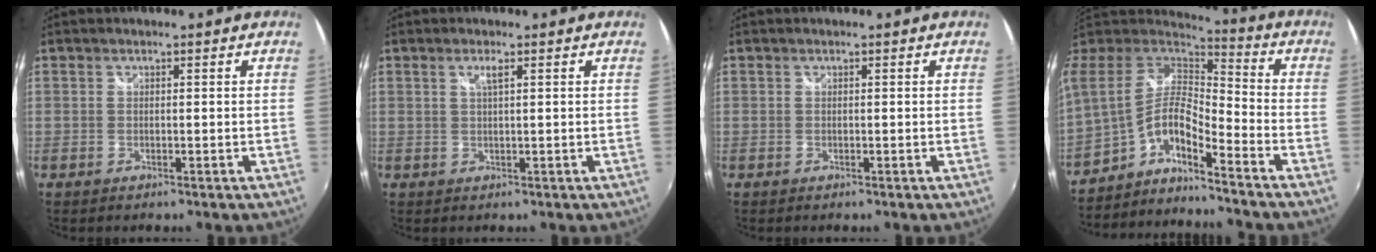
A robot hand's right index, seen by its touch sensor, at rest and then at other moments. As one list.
[{"total": 1.6, "force": [0.8, -0.4, 1.4], "torque": [-0.025, 0.000, 0.014]}, {"total": 0.0}, {"total": 13.1, "force": [-8.1, 3.0, 9.9], "torque": [-0.182, -0.012, -0.165]}]